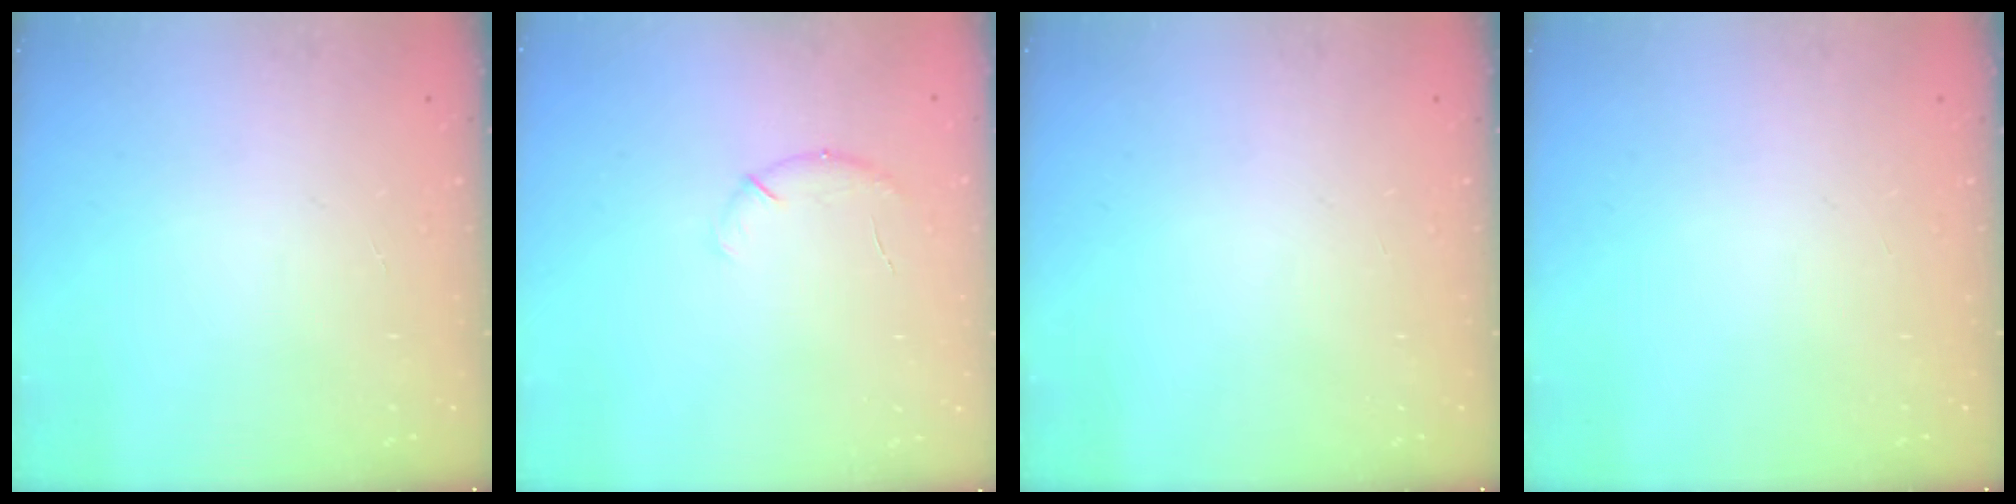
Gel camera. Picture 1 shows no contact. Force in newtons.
{"total": 6.2, "press": 6.0, "slide": 1.6}
{"total": 0.0}
{"total": 0.0}